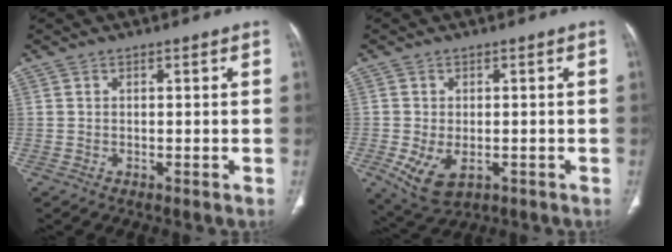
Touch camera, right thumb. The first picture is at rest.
{"total": 7.2, "force": [-1.9, 4.4, 5.3], "torque": [-0.102, -0.009, -0.019]}